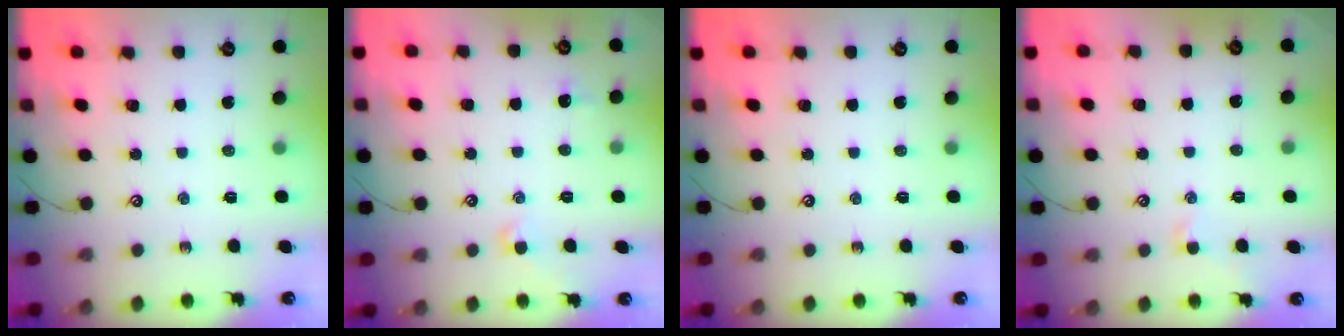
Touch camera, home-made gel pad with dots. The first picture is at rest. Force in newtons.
{"total": 1.1, "press": 0.9, "slide": 0.5}
{"total": 0.0}
{"total": 1.0, "press": 0.8, "slide": 0.6}